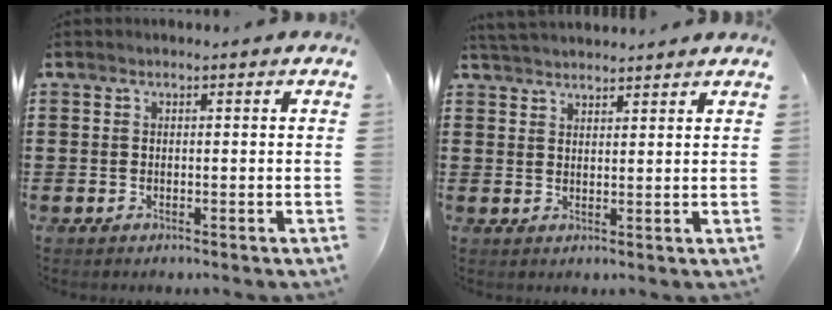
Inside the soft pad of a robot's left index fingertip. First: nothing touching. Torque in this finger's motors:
{"motor_torque": [0.00, 0.00, 0.29, 0.08]}